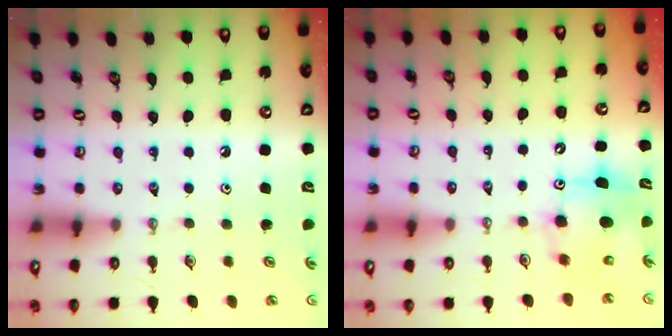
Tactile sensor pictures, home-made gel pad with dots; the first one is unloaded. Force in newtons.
{"total": 7.9, "press": 7.7, "slide": 1.9}